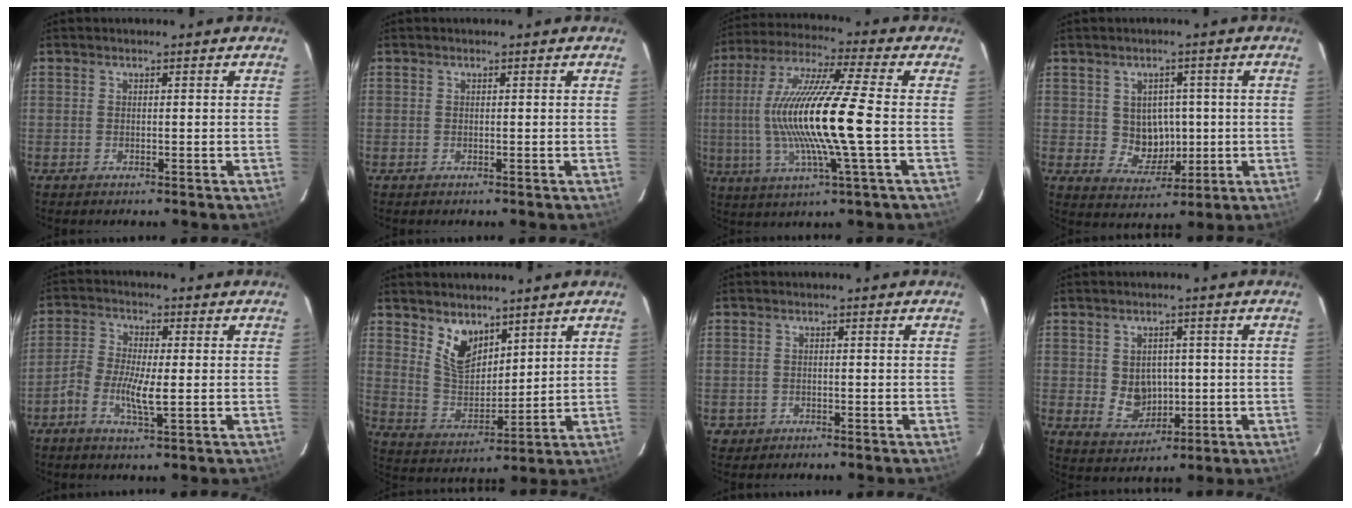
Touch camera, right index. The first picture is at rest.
{"total": 0.0}
{"total": 17.6, "force": [-1.5, 0.1, 17.5], "torque": [-0.340, -0.005, -0.027]}
{"total": 6.4, "force": [0.2, 5.9, 2.5], "torque": [-0.047, 0.006, 0.017]}
{"total": 5.8, "force": [-1.5, 1.5, 5.4], "torque": [-0.117, 0.001, -0.036]}
{"total": 8.6, "force": [5.7, 4.8, 4.4], "torque": [-0.075, 0.000, 0.119]}
{"total": 1.4, "force": [-0.7, 1.2, 0.1], "torque": [-0.009, 0.002, -0.007]}
{"total": 6.2, "force": [-0.1, 5.4, 3.1], "torque": [-0.059, 0.001, 0.014]}